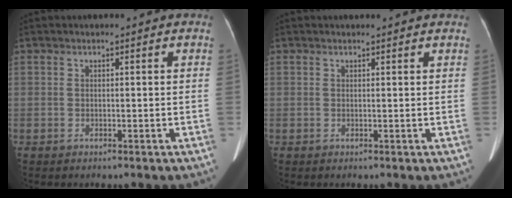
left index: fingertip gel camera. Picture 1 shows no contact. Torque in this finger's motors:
{"motor_torque": [-0.55, 0.85, -0.53, -0.07]}